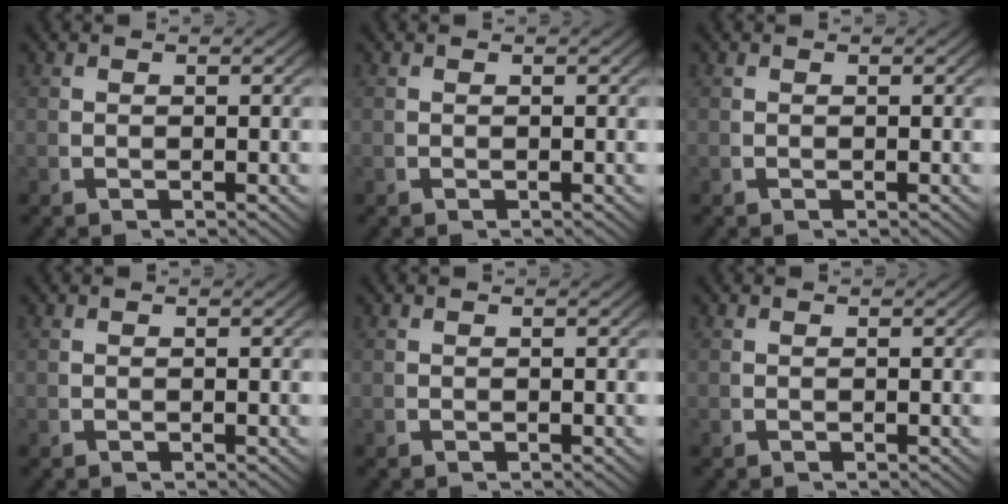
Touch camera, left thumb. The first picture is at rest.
{"total": 0.0}
{"total": 0.0}
{"total": 0.0}
{"total": 0.0}
{"total": 0.0}